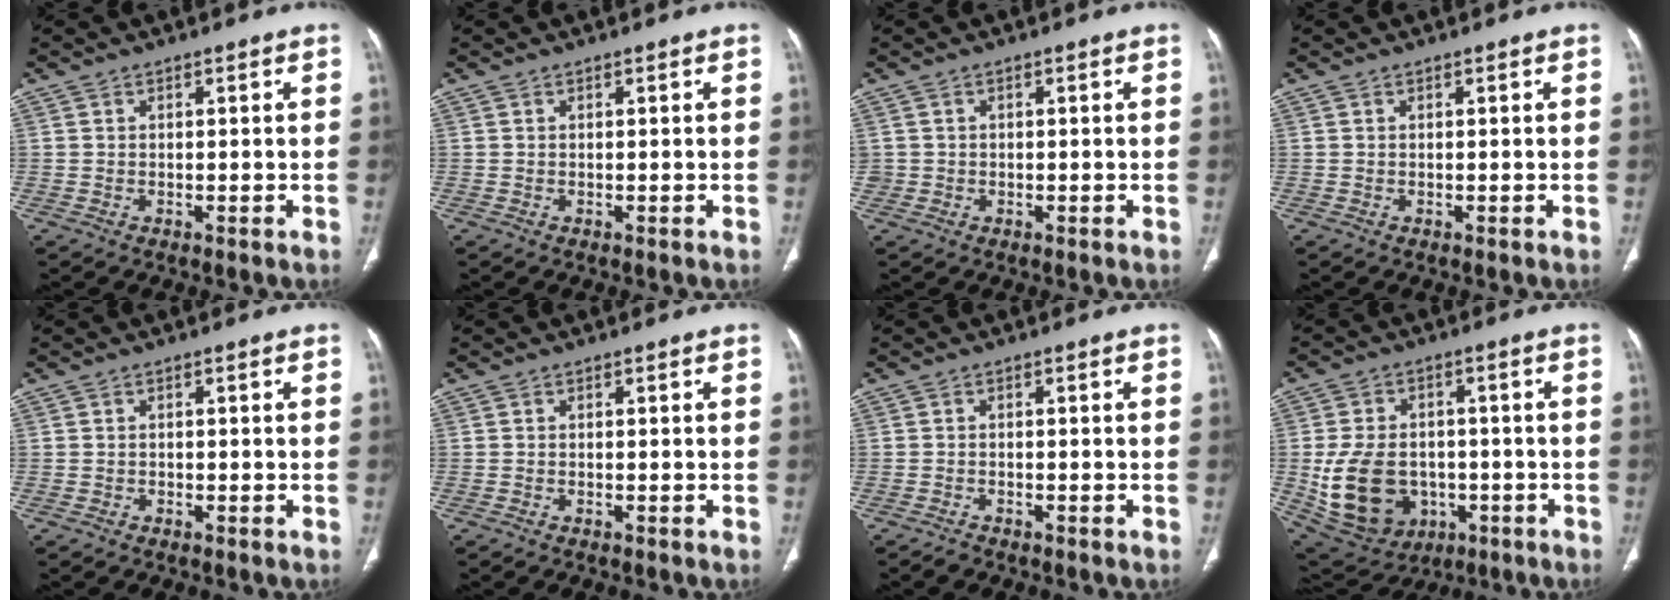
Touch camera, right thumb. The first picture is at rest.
{"total": 0.0}
{"total": 1.3, "force": [0.2, 1.3, 0.3], "torque": [0.003, 0.006, 0.007]}
{"total": 0.0}
{"total": 0.7, "force": [-0.5, 0.4, 0.0], "torque": [-0.003, 0.002, -0.015]}
{"total": 0.7, "force": [-0.6, 0.2, 0.3], "torque": [-0.010, 0.002, -0.011]}
{"total": 1.4, "force": [-1.3, 0.5, 0.3], "torque": [-0.013, 0.004, -0.024]}
{"total": 16.3, "force": [-2.9, 12.4, 10.1], "torque": [-0.179, 0.014, -0.020]}